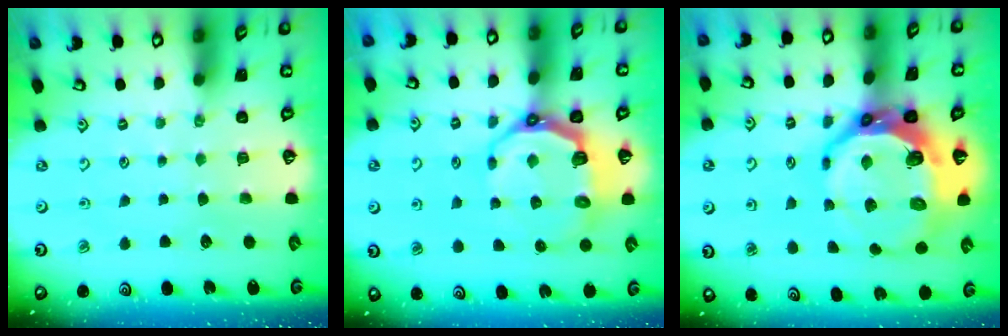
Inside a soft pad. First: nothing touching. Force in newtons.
{"total": 9.2, "press": 7.8, "slide": 5.0}
{"total": 16.9, "press": 16.1, "slide": 5.3}